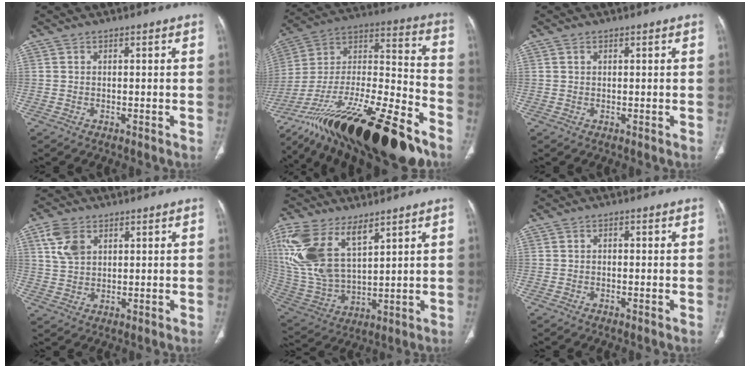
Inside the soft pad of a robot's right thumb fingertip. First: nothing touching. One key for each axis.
{"total": 36.7, "fx": -23.7, "fy": 11.1, "fz": 25.9, "tx": -0.428, "ty": 0.025, "tz": -0.403}
{"total": 0.7, "fx": 0.4, "fy": 0.5, "fz": 0.4, "tx": -0.006, "ty": 0.000, "tz": 0.007}
{"total": 6.5, "fx": 2.9, "fy": 4.3, "fz": 3.9, "tx": -0.069, "ty": -0.004, "tz": 0.064}
{"total": 18.6, "fx": 9.6, "fy": 9.4, "fz": 12.9, "tx": -0.275, "ty": -0.029, "tz": 0.207}
{"total": 0.8, "fx": -0.1, "fy": 0.7, "fz": 0.5, "tx": -0.005, "ty": 0.004, "tz": -0.004}